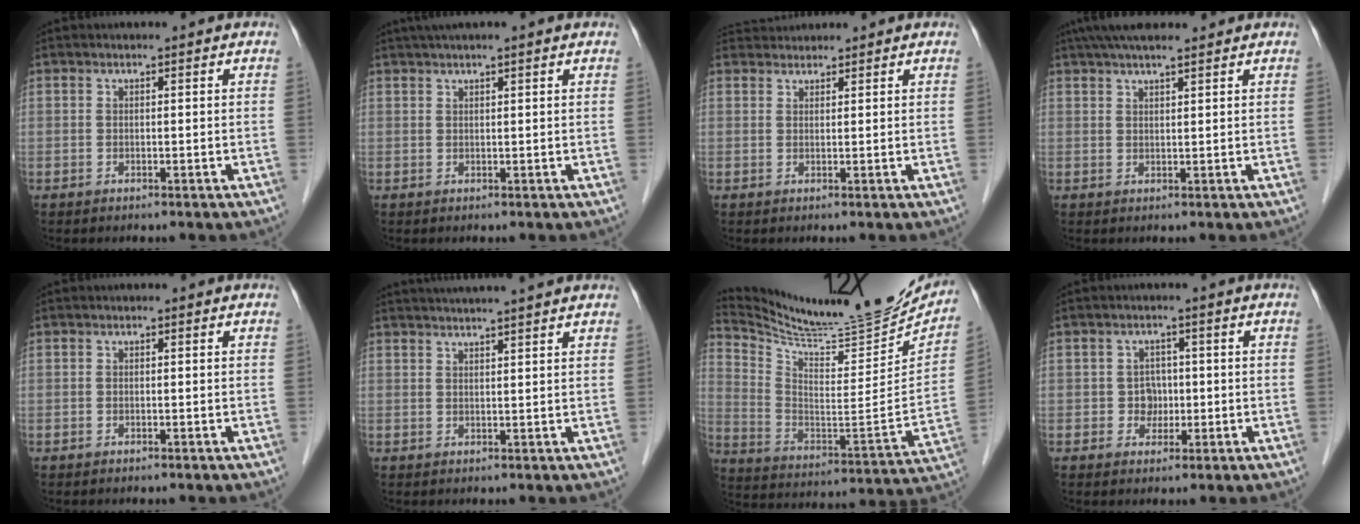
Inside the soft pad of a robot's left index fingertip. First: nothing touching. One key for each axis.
{"total": 5.1, "fx": 4.1, "fy": -0.2, "fz": 3.1, "tx": -0.044, "ty": 0.039, "tz": 0.069}
{"total": 3.2, "fx": 3.1, "fy": 0.5, "fz": -0.3, "tx": 0.003, "ty": 0.026, "tz": 0.060}
{"total": 8.2, "fx": 6.8, "fy": 1.1, "fz": 4.3, "tx": -0.063, "ty": 0.038, "tz": 0.111}
{"total": 0.0}
{"total": 9.6, "fx": 8.5, "fy": -0.4, "fz": 4.5, "tx": -0.065, "ty": 0.033, "tz": 0.109}
{"total": 23.7, "fx": 22.2, "fy": 1.9, "fz": 8.2, "tx": -0.141, "ty": -0.071, "tz": 0.336}
{"total": 2.8, "fx": -0.2, "fy": 2.6, "fz": 1.0, "tx": -0.007, "ty": 0.010, "tz": 0.000}